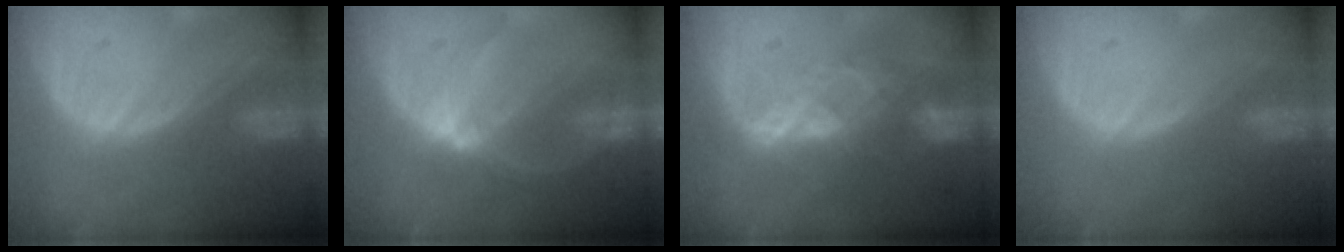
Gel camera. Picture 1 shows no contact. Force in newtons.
{"total": 5.2, "press": 5.1, "slide": 0.9}
{"total": 6.9, "press": 6.7, "slide": 1.6}
{"total": 0.0}